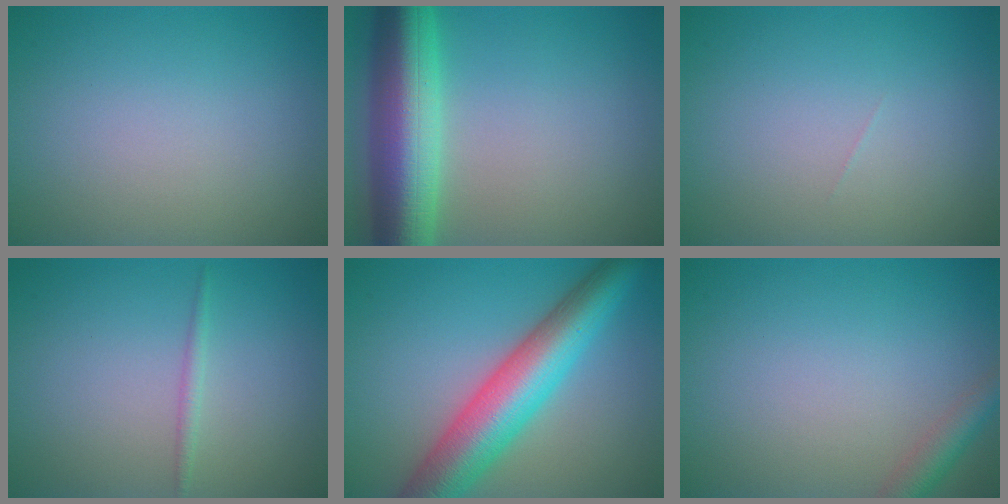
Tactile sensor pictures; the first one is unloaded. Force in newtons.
{"total": 9.5, "press": 9.5, "slide": 0.3}
{"total": 0.0}
{"total": 0.9, "press": 0.9, "slide": 0.1}
{"total": 9.0, "press": 9.0, "slide": 0.2}
{"total": 2.4, "press": 2.4, "slide": 0.2}